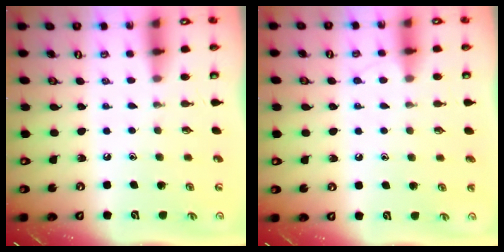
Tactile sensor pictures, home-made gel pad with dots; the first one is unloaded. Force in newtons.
{"total": 4.2, "press": 4.2, "slide": 0.5}